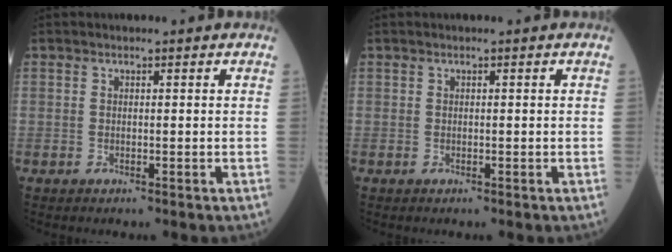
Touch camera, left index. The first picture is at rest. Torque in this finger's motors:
{"motor_torque": [0.11, 0.00, 0.01, 0.01]}